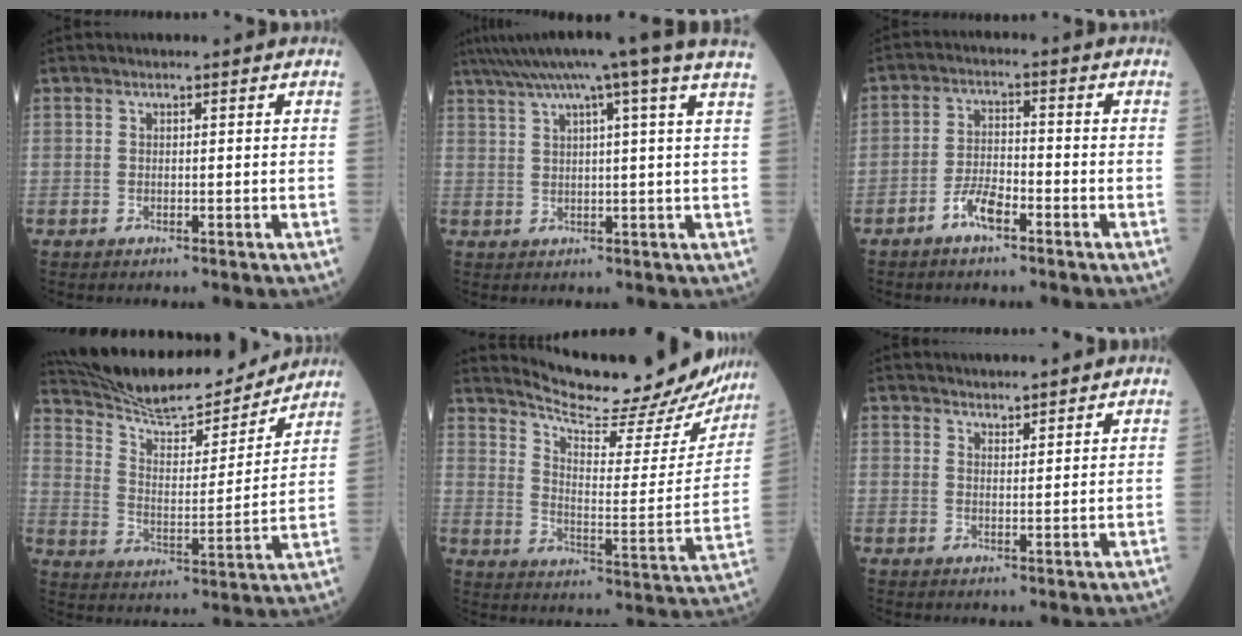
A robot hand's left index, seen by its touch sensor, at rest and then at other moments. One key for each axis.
{"total": 14.1, "fx": 10.6, "fy": -2.1, "fz": 8.9, "tx": -0.148, "ty": 0.021, "tz": 0.134}
{"total": 4.3, "fx": -2.9, "fy": 1.1, "fz": 2.9, "tx": -0.064, "ty": 0.002, "tz": -0.058}
{"total": 19.4, "fx": 18.1, "fy": 2.9, "fz": 6.4, "tx": -0.110, "ty": -0.007, "tz": 0.276}
{"total": 21.8, "fx": 20.5, "fy": 3.5, "fz": 6.5, "tx": -0.100, "ty": -0.060, "tz": 0.269}
{"total": 5.5, "fx": 5.3, "fy": 1.0, "fz": 1.1, "tx": -0.014, "ty": 0.019, "tz": 0.070}